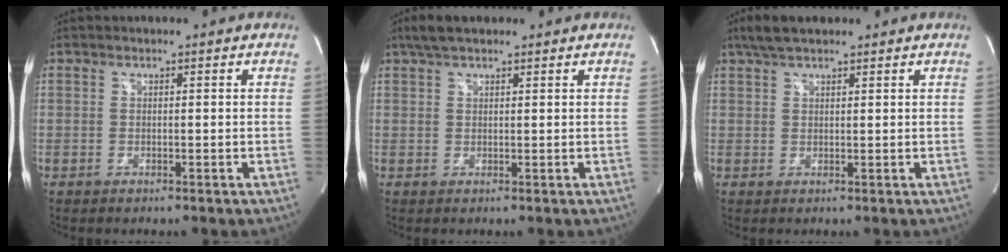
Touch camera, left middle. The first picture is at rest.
{"total": 4.1, "force": [3.1, 1.4, 2.3], "torque": [-0.050, 0.020, 0.058]}
{"total": 4.5, "force": [3.5, 1.3, 2.5], "torque": [-0.054, 0.020, 0.066]}